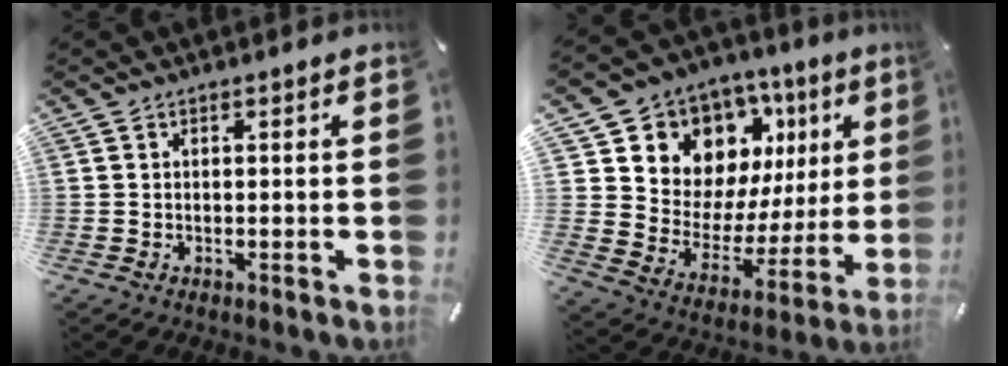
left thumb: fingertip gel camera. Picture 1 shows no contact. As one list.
[{"total": 10.6, "force": [6.2, 8.3, 2.1], "torque": [-0.031, -0.086, 0.117]}]